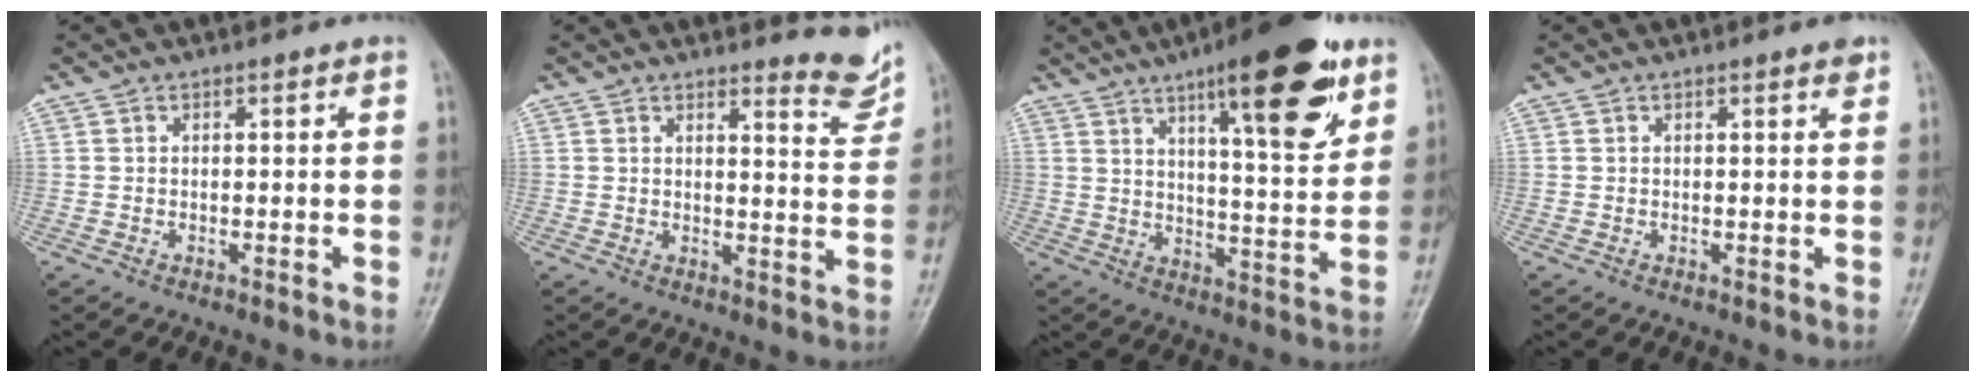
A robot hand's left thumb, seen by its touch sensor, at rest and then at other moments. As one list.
[{"total": 5.6, "force": [5.3, 0.9, 1.4], "torque": [-0.008, -0.061, 0.058]}, {"total": 18.8, "force": [10.6, 5.0, 14.7], "torque": [-0.184, -0.049, 0.157]}, {"total": 1.3, "force": [0.8, 0.3, 0.9], "torque": [-0.012, -0.003, 0.009]}]